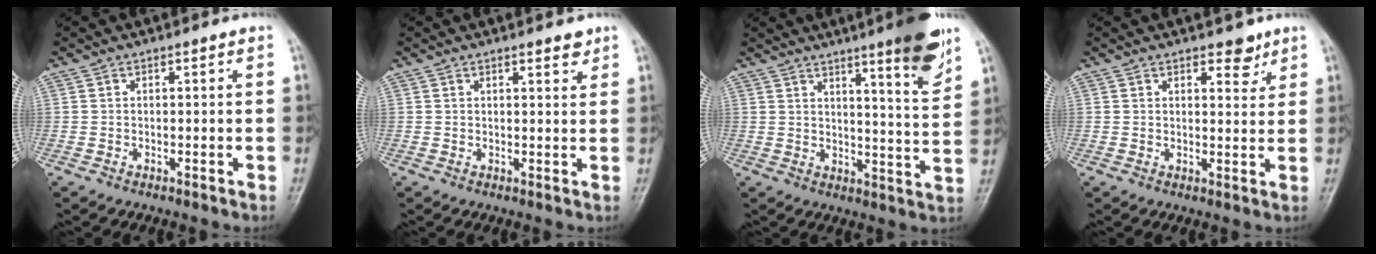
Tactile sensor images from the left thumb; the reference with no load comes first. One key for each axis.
{"total": 2.4, "fx": 1.8, "fy": 0.8, "fz": 1.4, "tx": -0.012, "ty": -0.011, "tz": 0.024}
{"total": 14.6, "fx": 9.0, "fy": 1.1, "fz": 11.4, "tx": -0.145, "ty": -0.056, "tz": 0.131}
{"total": 3.8, "fx": 2.6, "fy": 1.9, "fz": 2.0, "tx": -0.006, "ty": -0.016, "tz": 0.036}